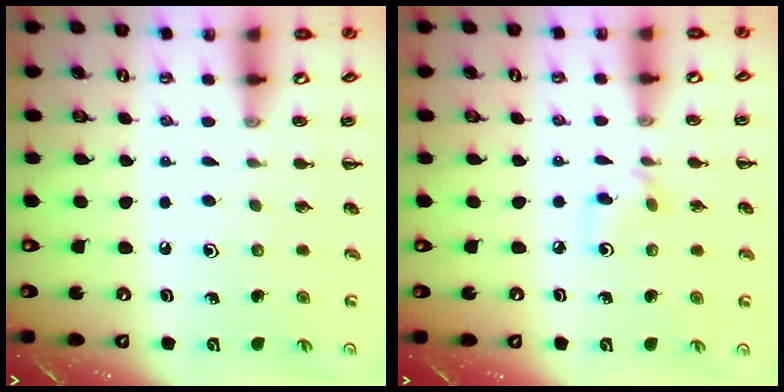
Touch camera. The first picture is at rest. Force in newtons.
{"total": 3.0, "press": 2.8, "slide": 0.9}